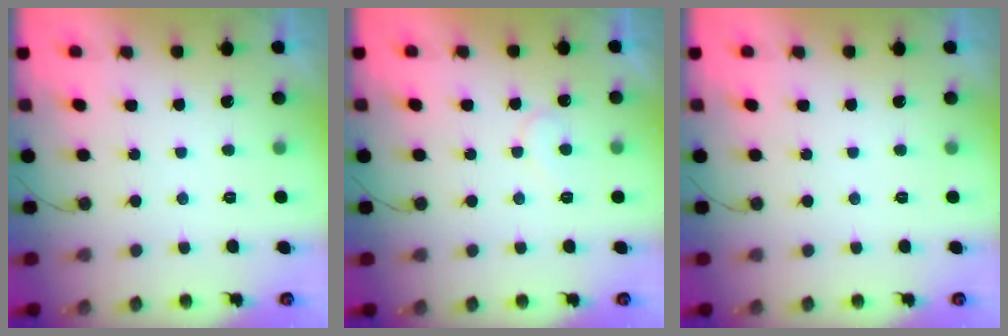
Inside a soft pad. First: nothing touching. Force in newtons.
{"total": 7.0, "press": 6.9, "slide": 0.6}
{"total": 0.0}